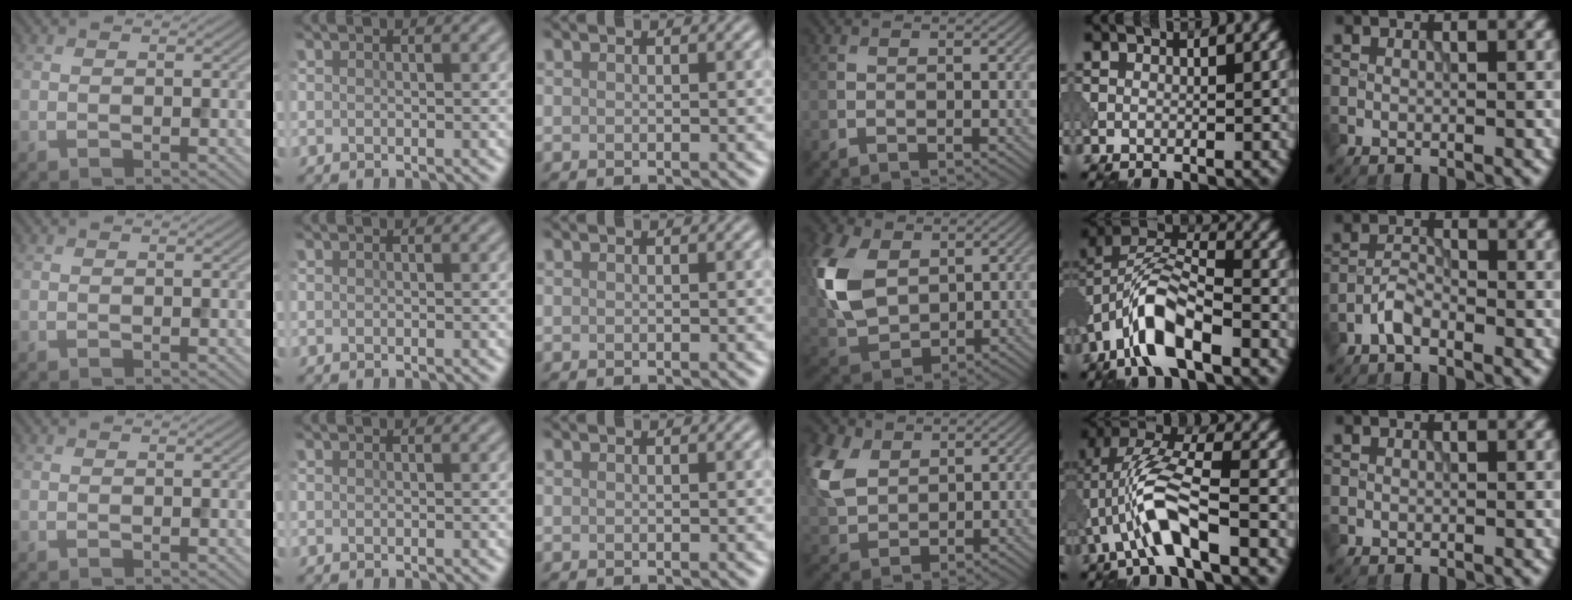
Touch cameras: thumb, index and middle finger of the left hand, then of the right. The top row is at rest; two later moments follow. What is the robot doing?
{"motion": "wipe", "object": "makeup brush"}